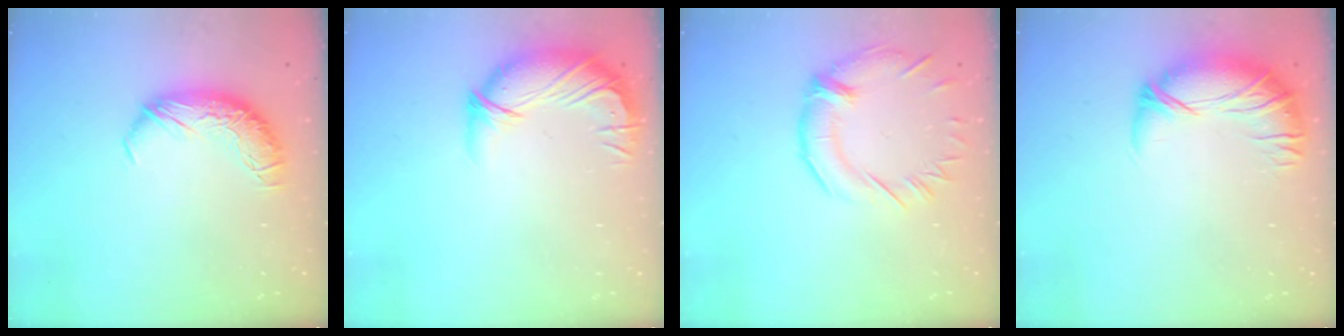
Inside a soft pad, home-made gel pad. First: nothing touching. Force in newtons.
{"total": 2.9, "press": 0.1, "slide": 2.9}
{"total": 1.3, "press": 0.7, "slide": 1.1}
{"total": 3.3, "press": 2.4, "slide": 2.2}